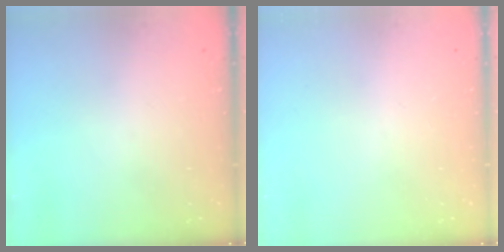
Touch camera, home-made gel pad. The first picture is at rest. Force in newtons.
{"total": 0.0}